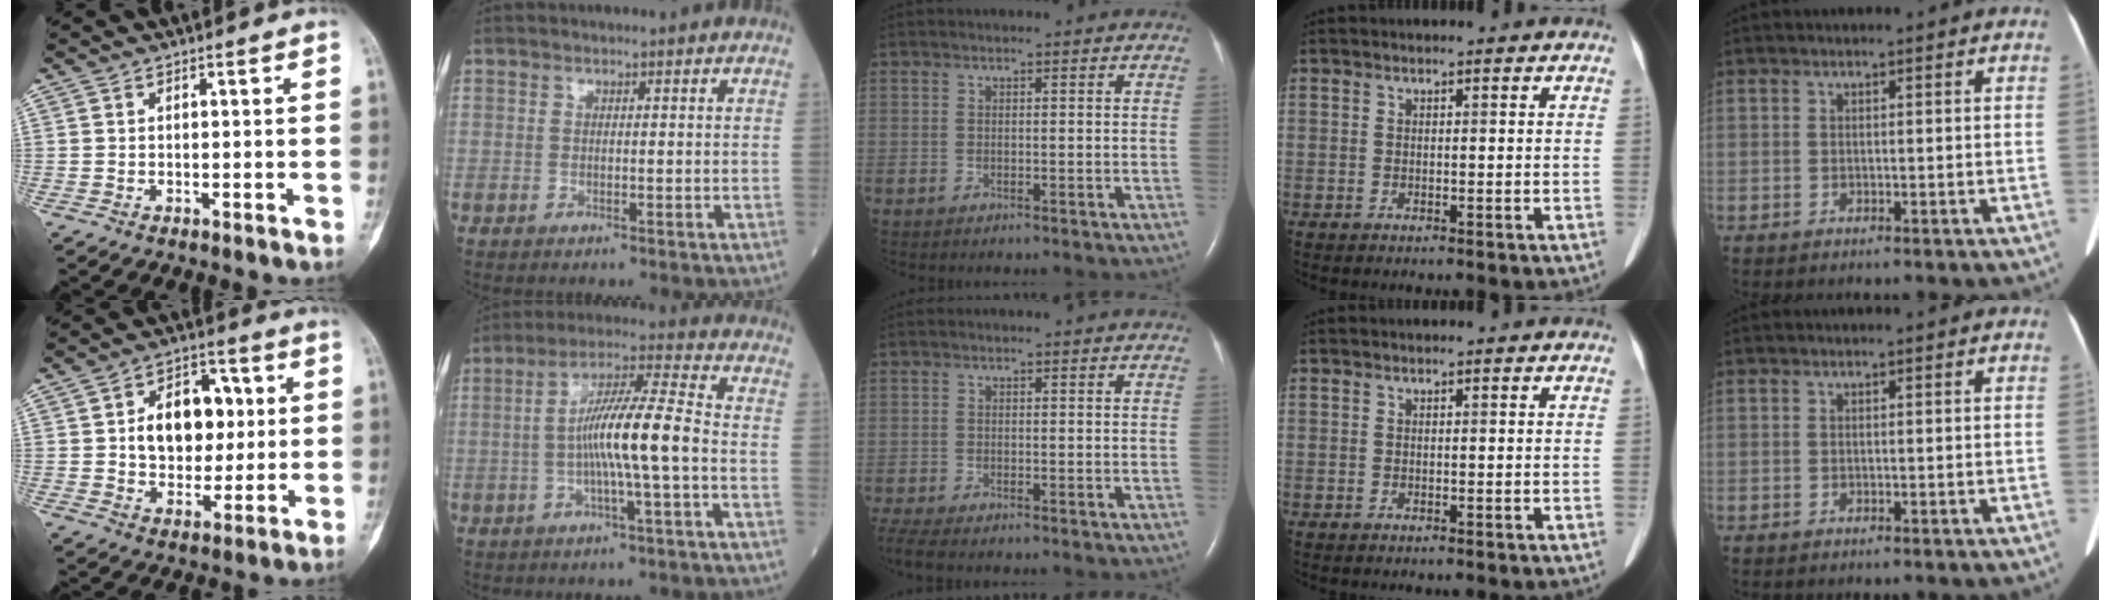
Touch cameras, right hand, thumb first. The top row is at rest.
{"thumb": {"total": 13.7, "force": [1.9, 9.7, 9.5], "torque": [-0.097, 0.012, 0.033]}, "index": {"total": 10.9, "force": [-1.6, 0.0, 10.8], "torque": [-0.192, 0.013, -0.038]}, "middle": {"total": 3.7, "force": [-3.0, 0.6, 2.0], "torque": [-0.049, -0.014, -0.055]}}